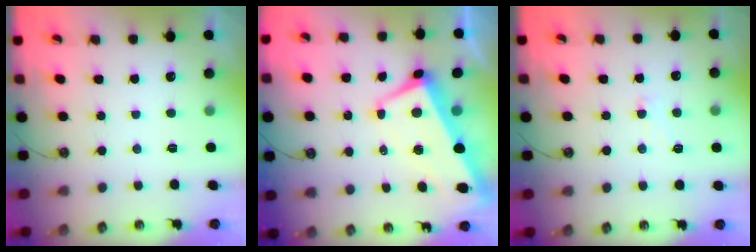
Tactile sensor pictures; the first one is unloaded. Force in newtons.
{"total": 1.7, "press": 1.0, "slide": 1.3}
{"total": 1.5, "press": 1.4, "slide": 0.6}